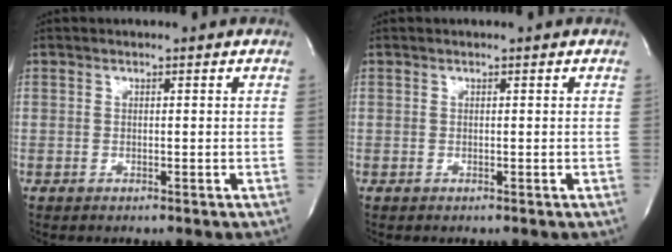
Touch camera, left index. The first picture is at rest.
{"total": 1.2, "force": [-1.2, -0.1, -0.2], "torque": [0.005, -0.004, -0.019]}